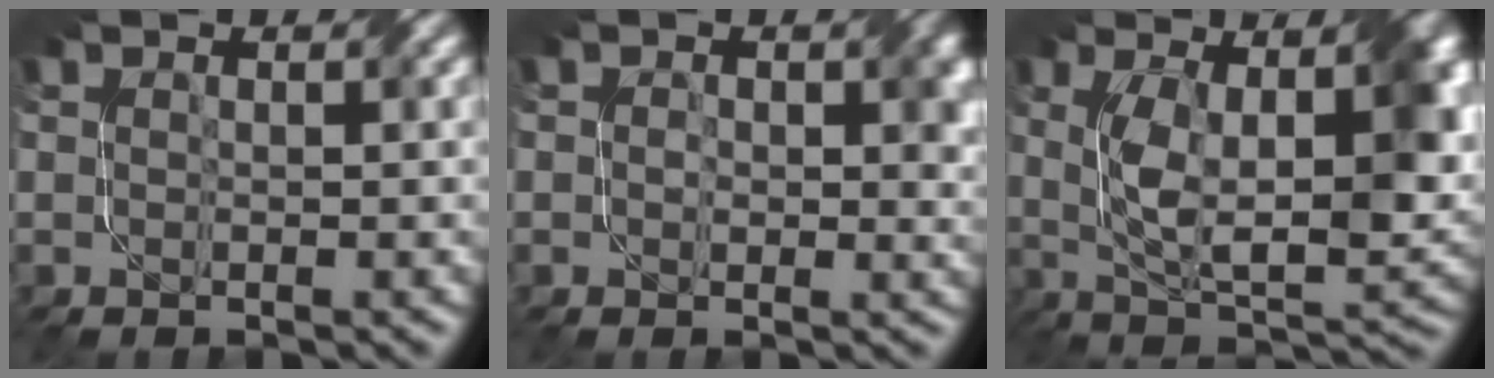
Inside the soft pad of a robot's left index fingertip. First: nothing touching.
{"total": 3.0, "force": [0.5, 2.0, 2.2], "torque": [-0.027, -0.003, 0.003]}
{"total": 10.1, "force": [1.6, 4.1, 9.1], "torque": [-0.162, -0.007, 0.032]}